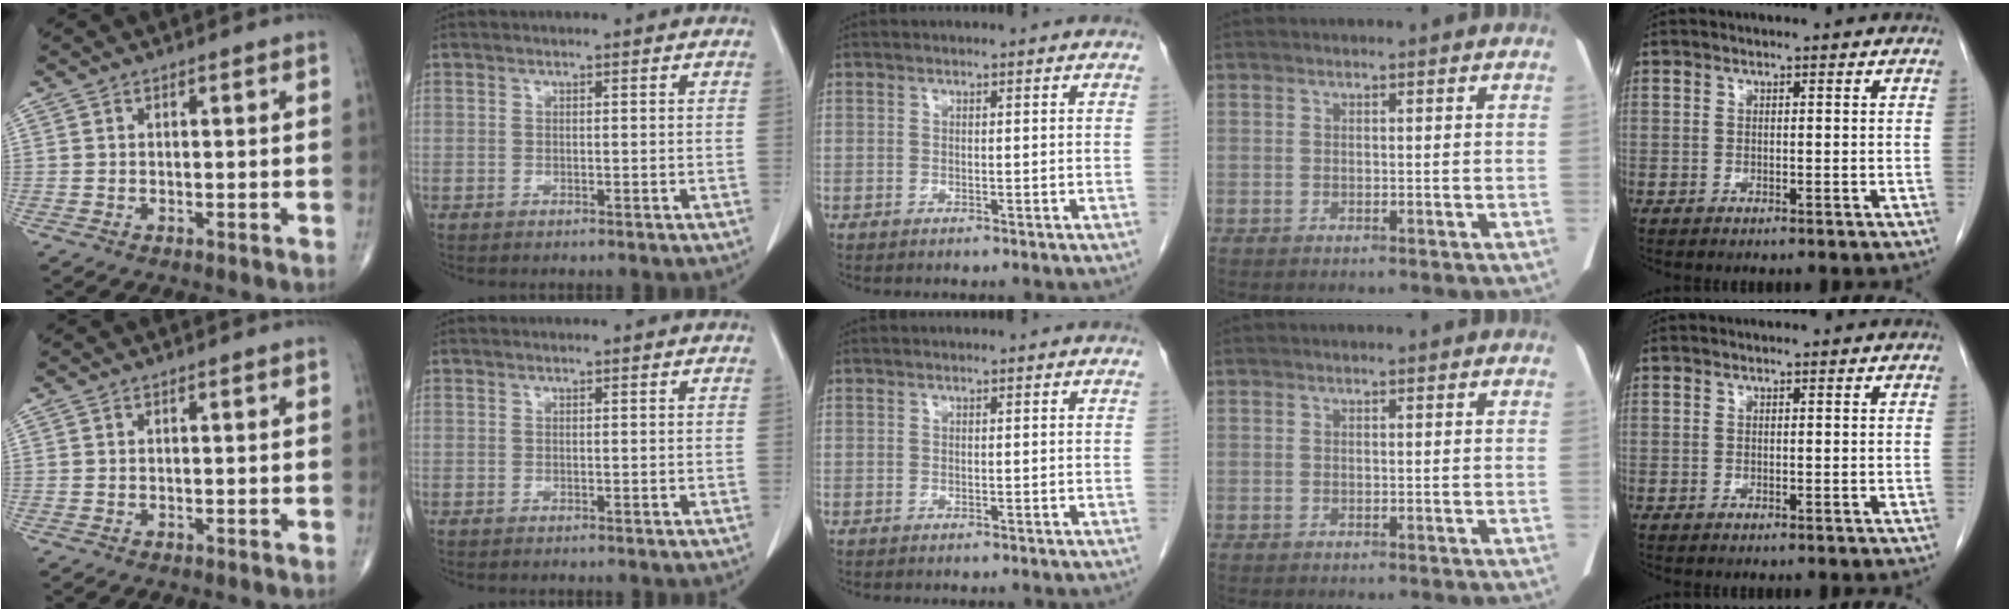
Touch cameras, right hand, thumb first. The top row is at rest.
{}